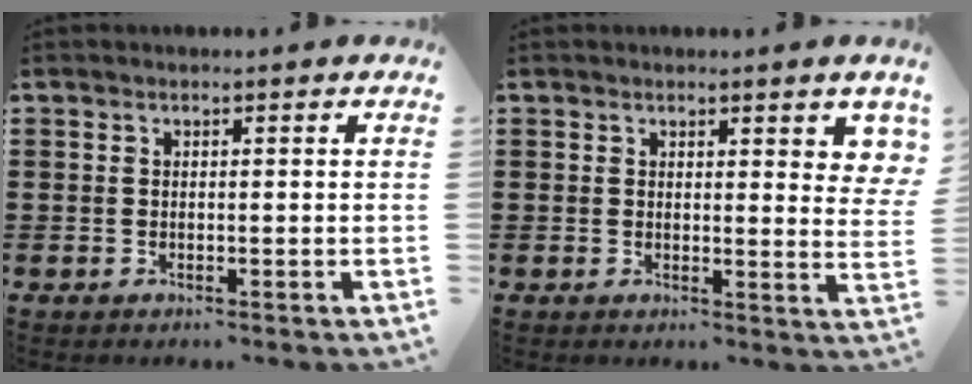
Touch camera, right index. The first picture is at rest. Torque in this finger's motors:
{"motor_torque": [0.16, 0.28, 0.16, 0.01]}